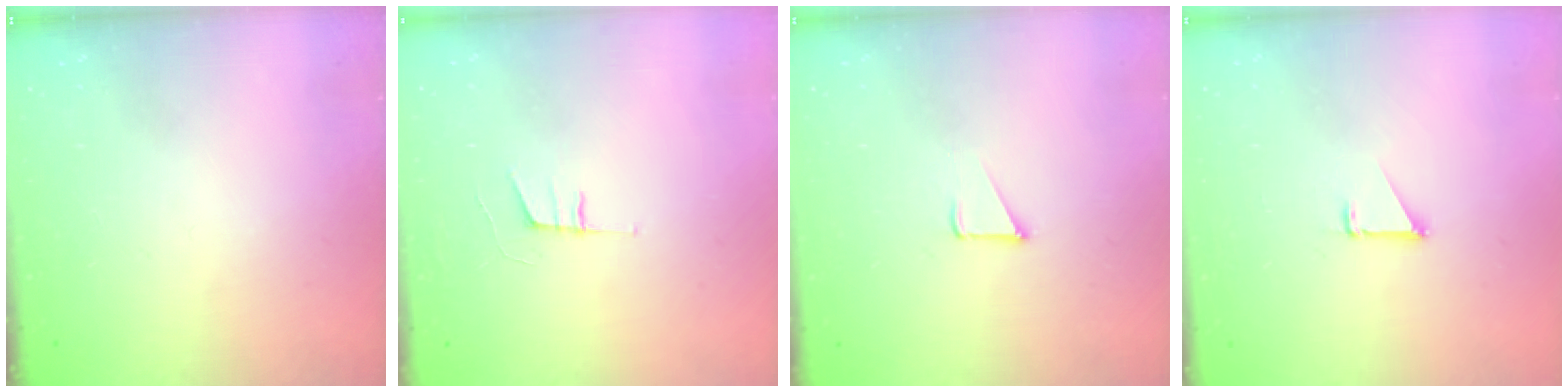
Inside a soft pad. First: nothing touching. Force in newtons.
{"total": 6.1, "press": 5.2, "slide": 3.1}
{"total": 2.8, "press": 2.8, "slide": 0.2}
{"total": 1.4, "press": 1.3, "slide": 0.1}